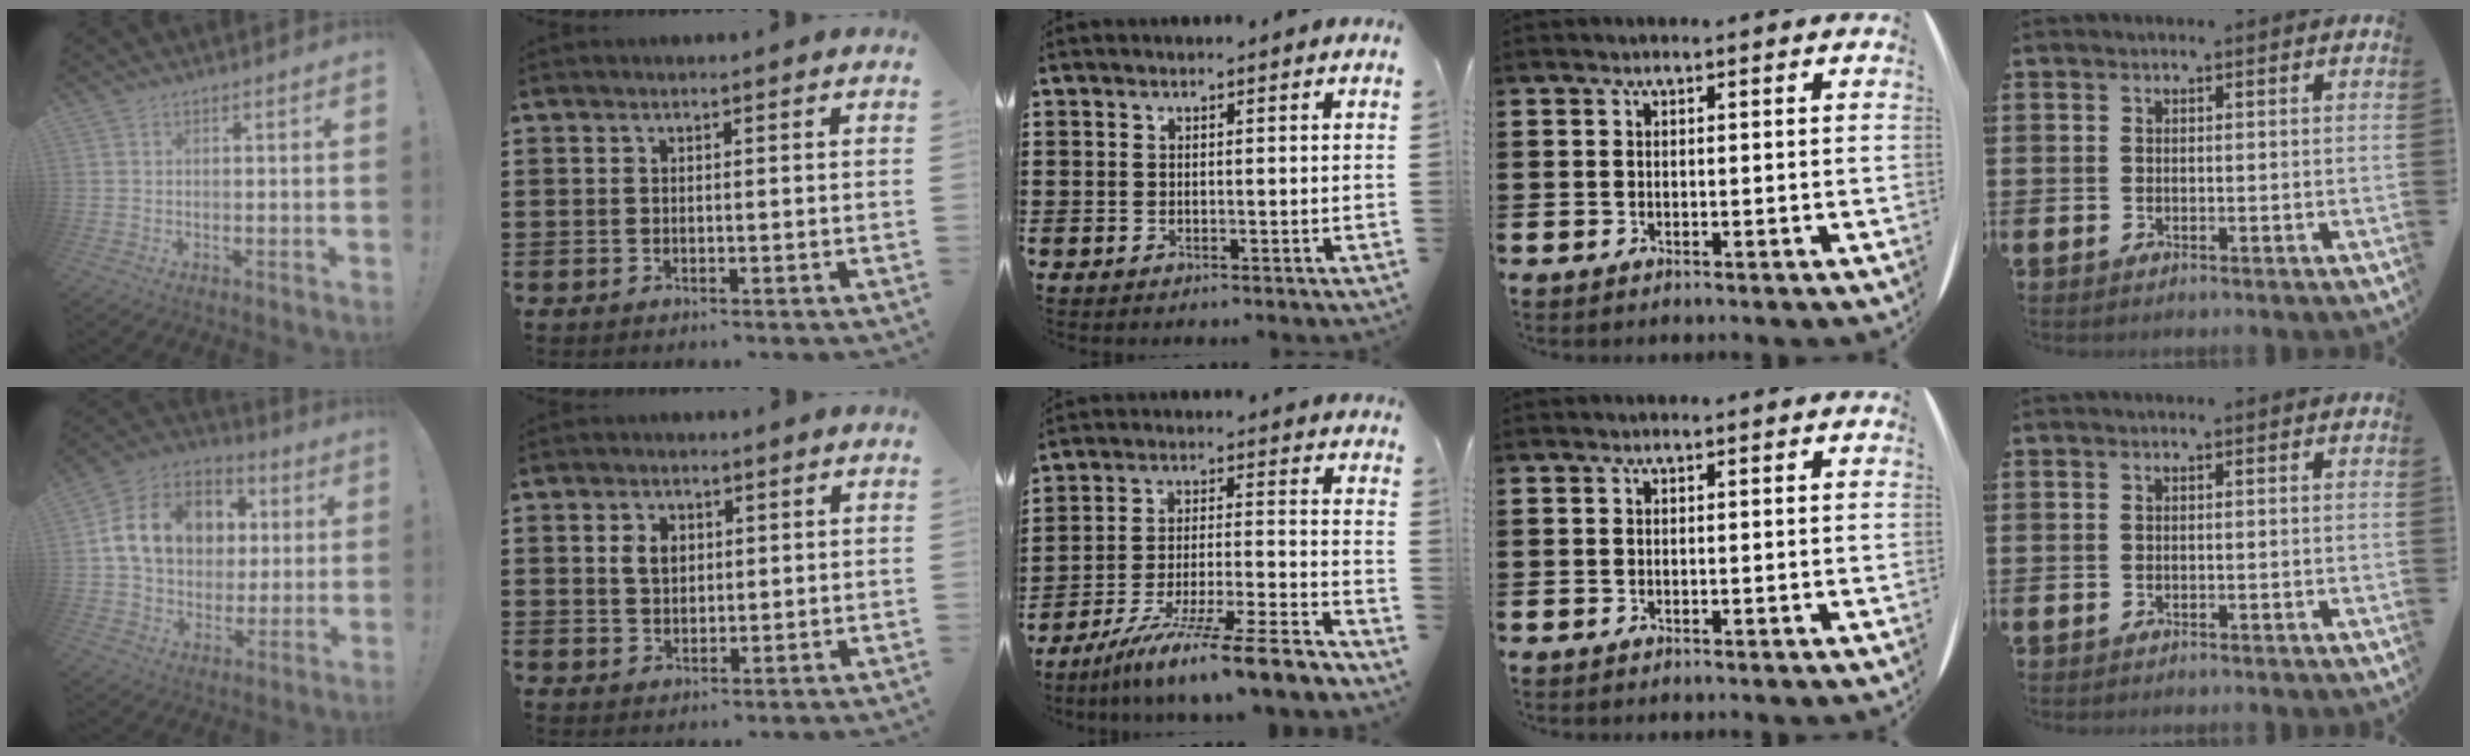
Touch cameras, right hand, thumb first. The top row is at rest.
{"thumb": {"total": 18.1, "force": [4.9, 14.2, 10.1], "torque": [-0.144, -0.003, 0.105]}, "index": {"total": 3.1, "force": [0.9, 2.2, 2.0], "torque": [-0.047, 0.011, 0.015]}, "middle": {"total": 11.0, "force": [-9.2, -0.6, 6.0], "torque": [-0.091, 0.011, -0.174]}}